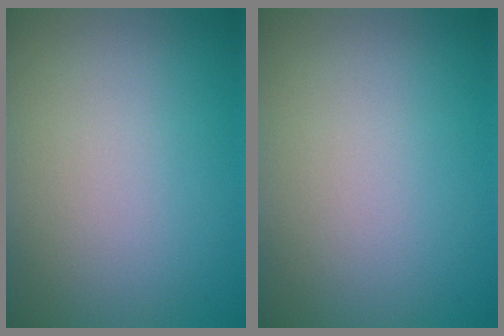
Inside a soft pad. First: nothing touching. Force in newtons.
{"total": 0.0}